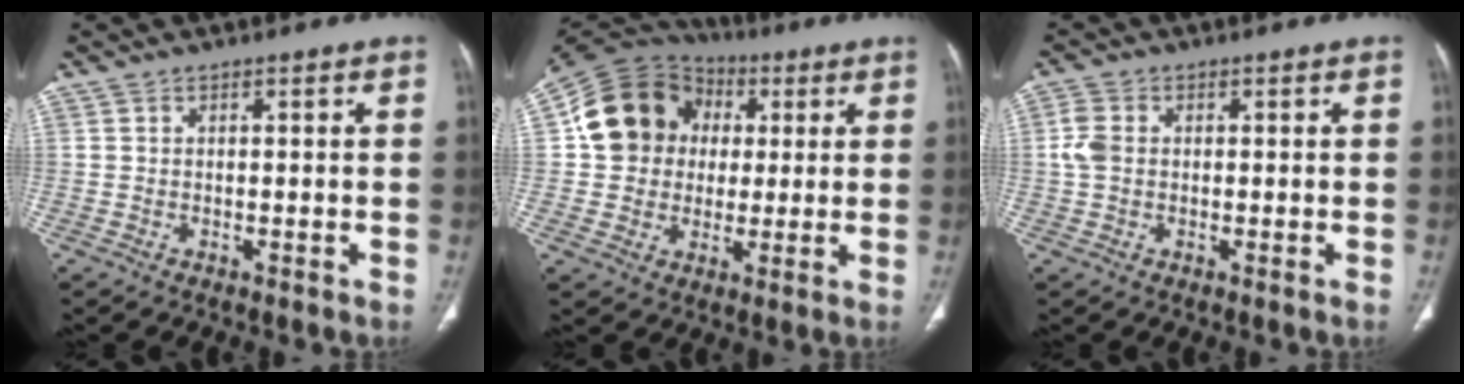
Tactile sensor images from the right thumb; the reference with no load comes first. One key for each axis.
{"total": 15.4, "fx": 2.4, "fy": 13.4, "fz": 7.1, "tx": -0.104, "ty": 0.020, "tz": 0.037}
{"total": 3.5, "fx": 0.1, "fy": 2.6, "fz": 2.4, "tx": -0.061, "ty": 0.007, "tz": -0.002}